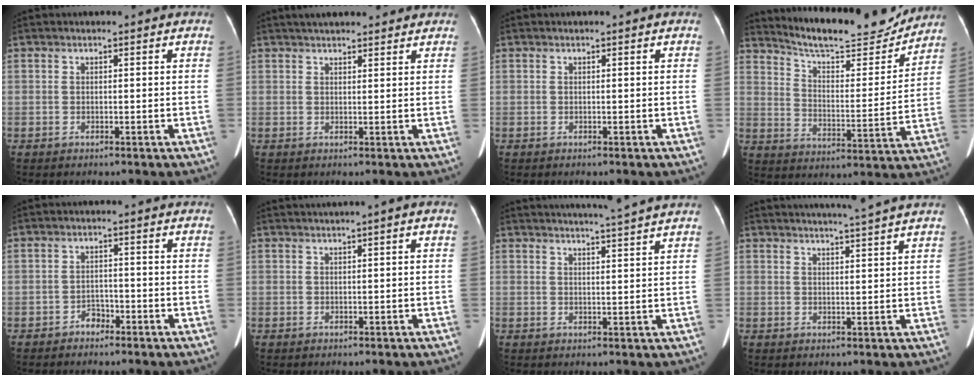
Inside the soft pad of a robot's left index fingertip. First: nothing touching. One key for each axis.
{"total": 7.9, "fx": 6.9, "fy": 2.0, "fz": 3.3, "tx": -0.042, "ty": 0.029, "tz": 0.097}
{"total": 0.0}
{"total": 16.7, "fx": 15.7, "fy": 2.5, "fz": 5.0, "tx": -0.083, "ty": -0.017, "tz": 0.231}
{"total": 2.0, "fx": -1.5, "fy": 1.1, "fz": 0.6, "tx": -0.008, "ty": 0.005, "tz": -0.025}
{"total": 1.1, "fx": 0.6, "fy": -0.1, "fz": 1.0, "tx": -0.018, "ty": 0.015, "tz": 0.014}
{"total": 7.8, "fx": 7.1, "fy": -1.6, "fz": 2.9, "tx": -0.040, "ty": 0.003, "tz": 0.087}
{"total": 6.9, "fx": 6.1, "fy": -1.6, "fz": 2.6, "tx": -0.036, "ty": 0.002, "tz": 0.076}